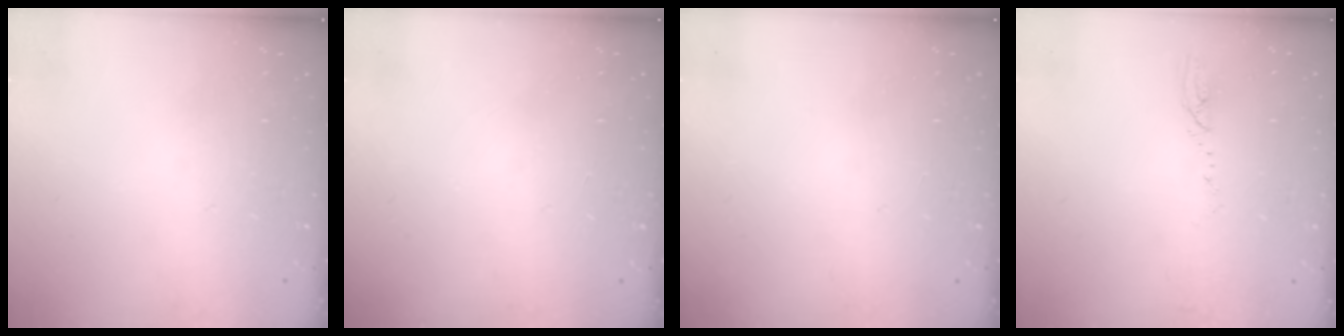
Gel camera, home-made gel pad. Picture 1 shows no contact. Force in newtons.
{"total": 0.0}
{"total": 0.0}
{"total": 2.6, "press": 2.6, "slide": 0.3}